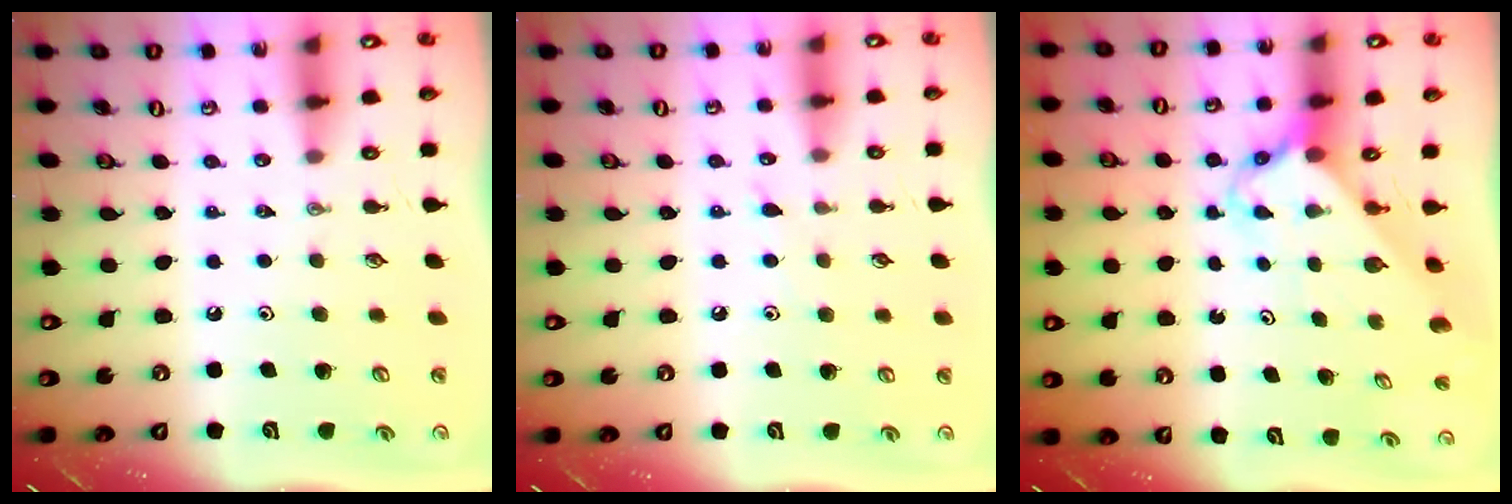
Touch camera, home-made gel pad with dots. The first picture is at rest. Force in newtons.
{"total": 4.7, "press": 4.6, "slide": 0.6}
{"total": 2.8, "press": 2.8, "slide": 0.2}